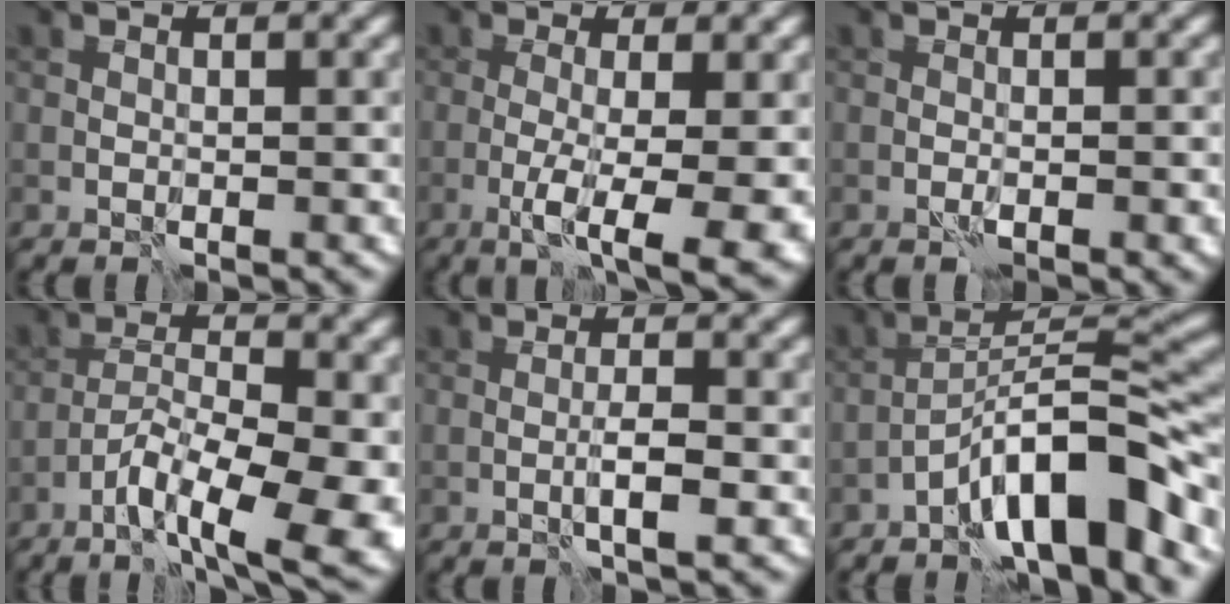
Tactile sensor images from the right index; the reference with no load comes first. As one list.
[{"total": 8.4, "force": [-3.1, 2.2, 7.4], "torque": [-0.109, -0.012, -0.042]}, {"total": 1.3, "force": [-0.5, 0.1, 1.2], "torque": [-0.016, 0.003, -0.010]}, {"total": 9.8, "force": [-5.3, 3.1, 7.7], "torque": [-0.122, -0.006, -0.085]}, {"total": 1.9, "force": [-0.5, 0.2, 1.9], "torque": [-0.031, 0.004, -0.012]}, {"total": 9.2, "force": [-5.7, 2.2, 6.8], "torque": [-0.102, 0.022, -0.099]}]